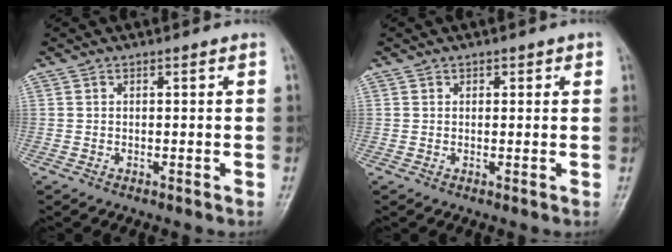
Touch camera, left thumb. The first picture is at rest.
{"total": 1.2, "force": [0.6, 1.0, 0.4], "torque": [0.010, -0.001, 0.003]}